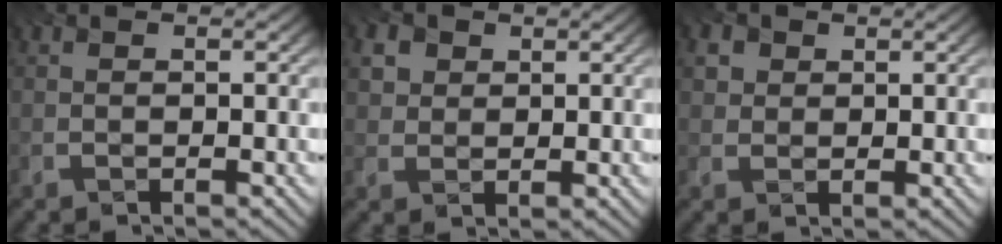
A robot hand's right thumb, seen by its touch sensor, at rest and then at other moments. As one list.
[{"total": 2.7, "force": [1.1, 2.3, 0.7], "torque": [-0.025, -0.009, 0.032]}, {"total": 2.0, "force": [0.7, 1.8, 0.3], "torque": [-0.014, -0.005, 0.023]}]